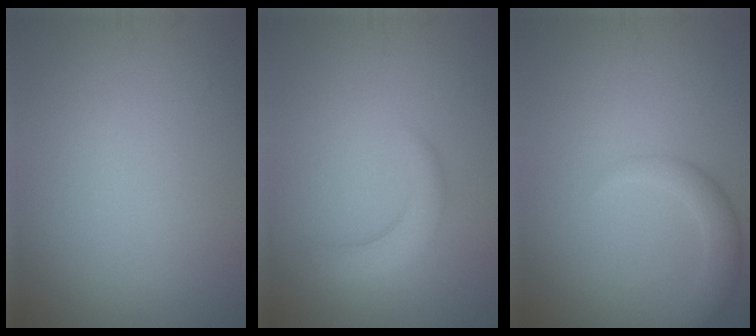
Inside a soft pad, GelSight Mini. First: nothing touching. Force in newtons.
{"total": 2.3, "press": 2.3, "slide": 0.4}
{"total": 2.7, "press": 2.7, "slide": 0.2}